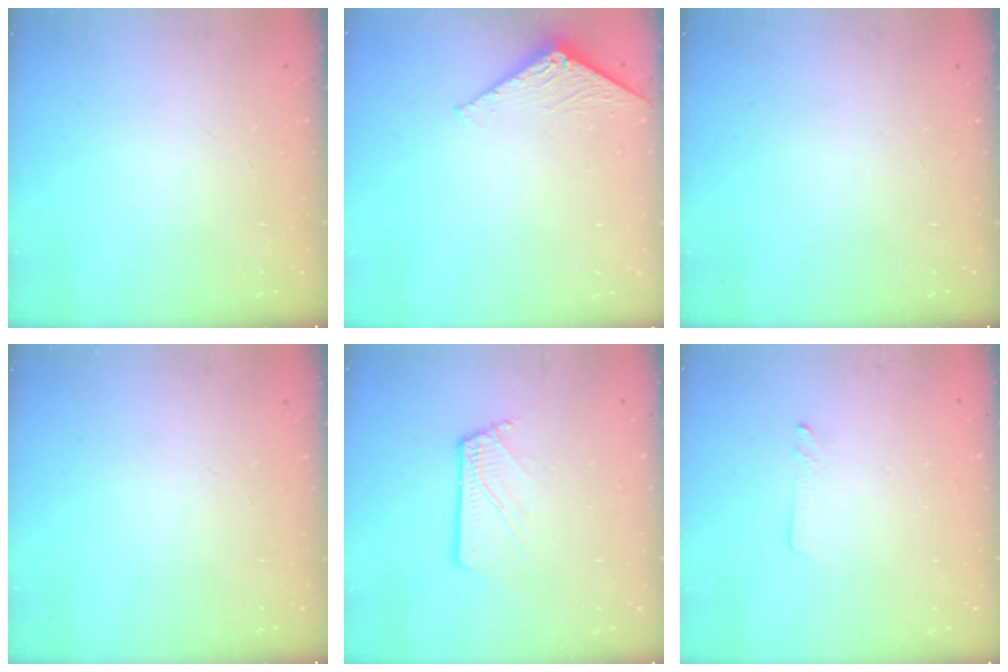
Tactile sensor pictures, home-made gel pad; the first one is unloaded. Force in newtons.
{"total": 2.4, "press": 2.4, "slide": 0.2}
{"total": 0.0}
{"total": 0.0}
{"total": 3.3, "press": 3.3, "slide": 0.4}
{"total": 1.6, "press": 1.6, "slide": 0.1}